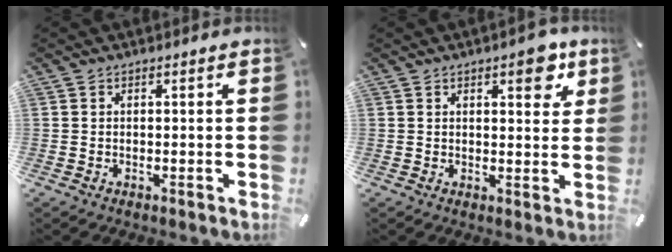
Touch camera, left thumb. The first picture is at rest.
{"total": 6.9, "force": [3.9, 3.2, 4.6], "torque": [-0.046, -0.018, 0.058]}